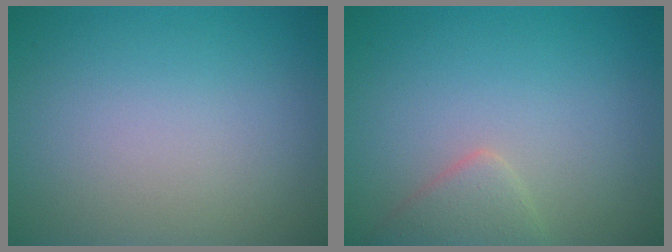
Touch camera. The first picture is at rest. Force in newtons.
{"total": 2.2, "press": 2.2, "slide": 0.1}